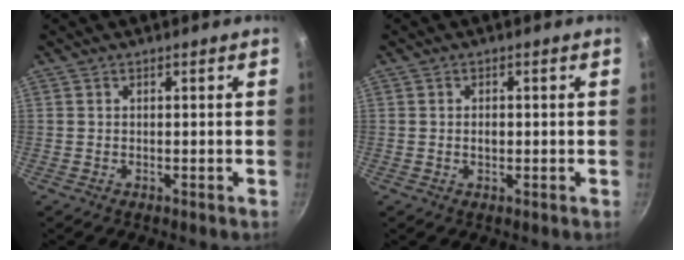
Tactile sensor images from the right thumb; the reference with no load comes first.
{"total": 1.7, "force": [-0.1, 1.1, 1.3], "torque": [-0.017, 0.004, -0.002]}